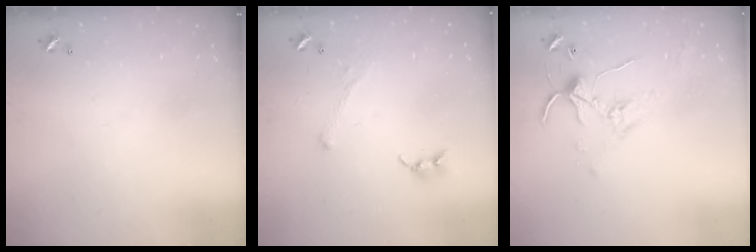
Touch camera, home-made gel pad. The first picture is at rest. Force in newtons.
{"total": 0.8, "press": 0.7, "slide": 0.4}
{"total": 1.5, "press": 1.5, "slide": 0.3}